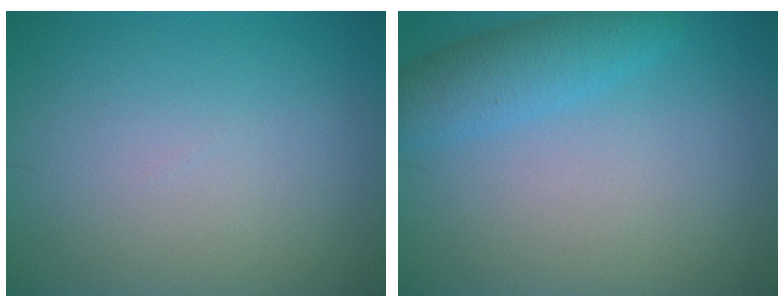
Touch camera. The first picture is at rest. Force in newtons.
{"total": 3.5, "press": 3.5, "slide": 0.1}